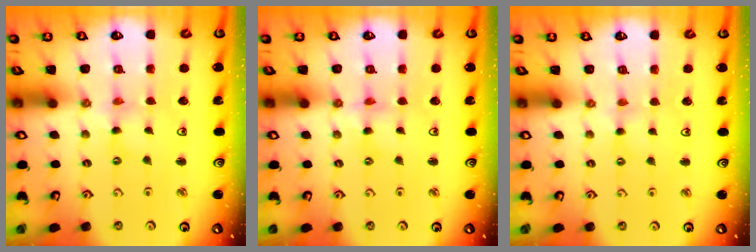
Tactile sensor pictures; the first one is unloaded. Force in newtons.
{"total": 1.1, "press": 1.1, "slide": 0.1}
{"total": 1.6, "press": 1.5, "slide": 0.3}